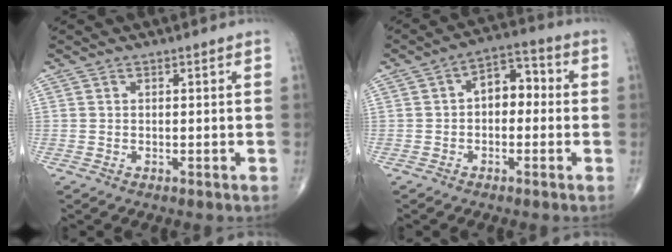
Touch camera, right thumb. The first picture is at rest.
{"total": 7.0, "force": [-0.1, 4.6, 5.2], "torque": [-0.049, 0.029, -0.016]}